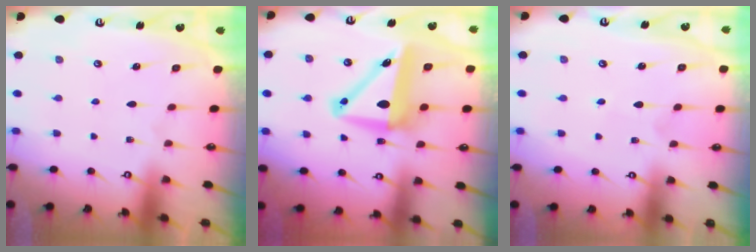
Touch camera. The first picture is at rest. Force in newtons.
{"total": 10.8, "press": 10.2, "slide": 3.5}
{"total": 2.9, "press": 2.8, "slide": 0.2}